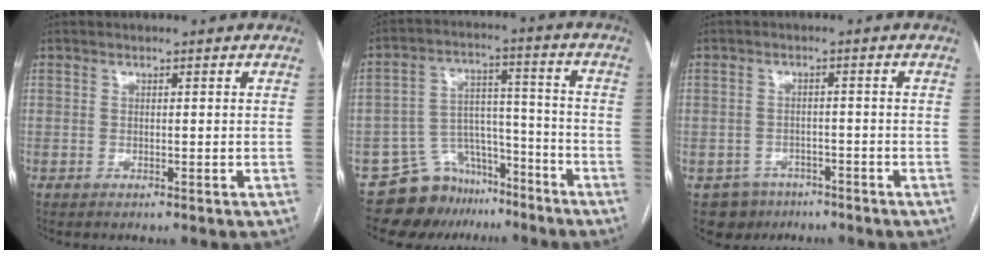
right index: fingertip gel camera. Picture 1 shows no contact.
{"total": 9.7, "force": [-8.1, 5.2, 0.7], "torque": [-0.003, 0.061, -0.131]}
{"total": 4.6, "force": [-3.0, 3.5, -0.1], "torque": [0.009, 0.008, -0.042]}